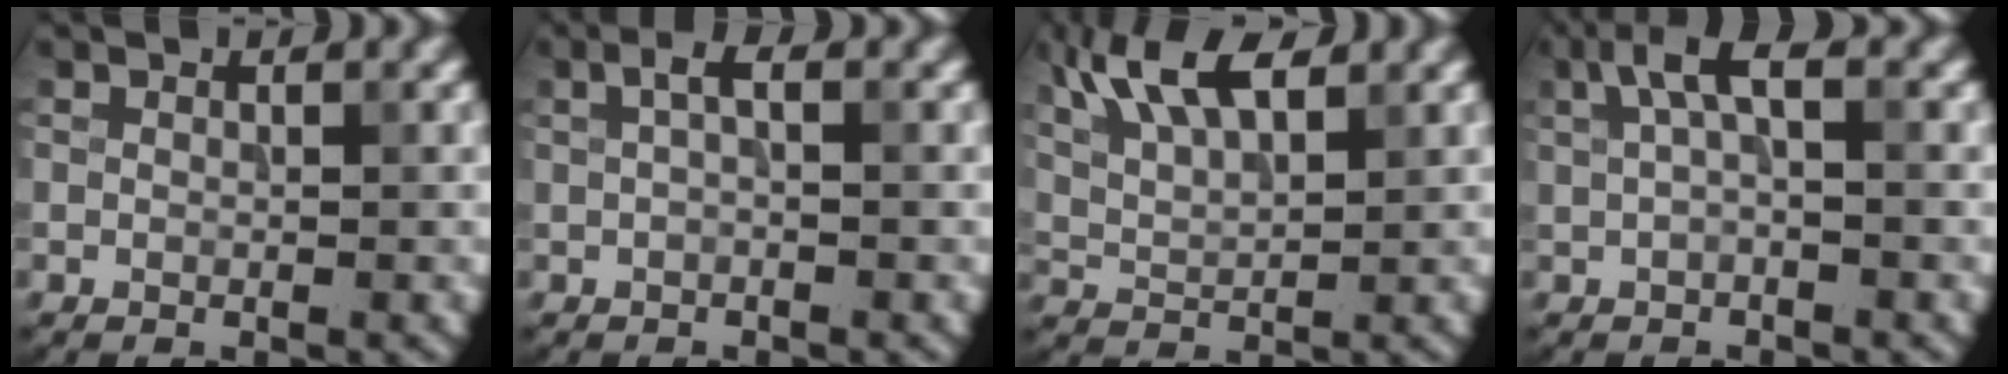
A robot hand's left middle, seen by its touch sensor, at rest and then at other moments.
{"total": 1.5, "force": [0.3, 0.4, 1.4], "torque": [-0.029, 0.006, 0.002]}
{"total": 6.6, "force": [3.8, 2.4, 4.7], "torque": [-0.098, 0.020, 0.065]}
{"total": 3.0, "force": [0.9, 0.8, 2.7], "torque": [-0.052, 0.009, 0.014]}